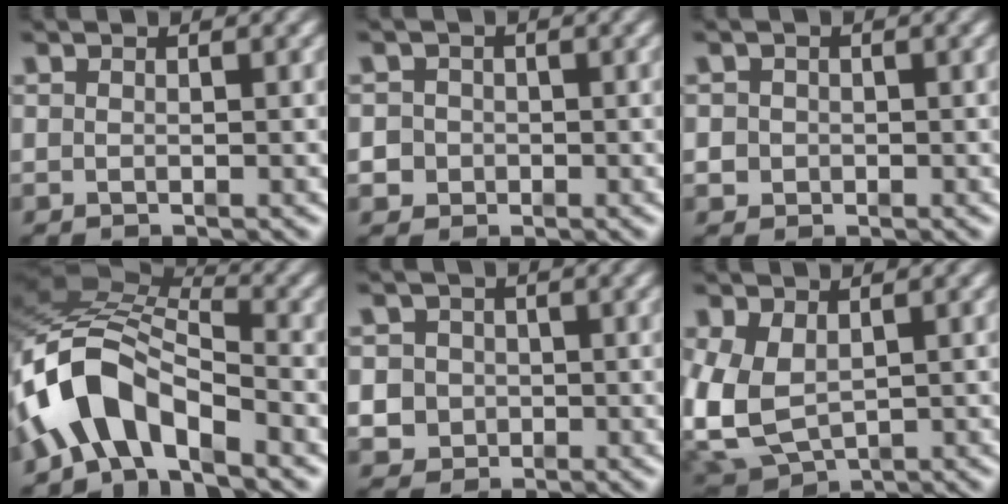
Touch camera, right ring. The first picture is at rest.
{"total": 4.0, "force": [-0.9, 3.8, 0.7], "torque": [-0.023, -0.014, -0.016]}
{"total": 2.5, "force": [-0.6, 2.5, 0.3], "torque": [-0.014, -0.008, -0.009]}
{"total": 8.2, "force": [-0.8, 5.5, 6.0], "torque": [-0.153, -0.014, -0.012]}
{"total": 6.4, "force": [-1.0, 6.1, 1.9], "torque": [-0.045, -0.019, -0.015]}
{"total": 8.9, "force": [-1.1, 7.8, 4.3], "torque": [-0.136, -0.046, 0.001]}